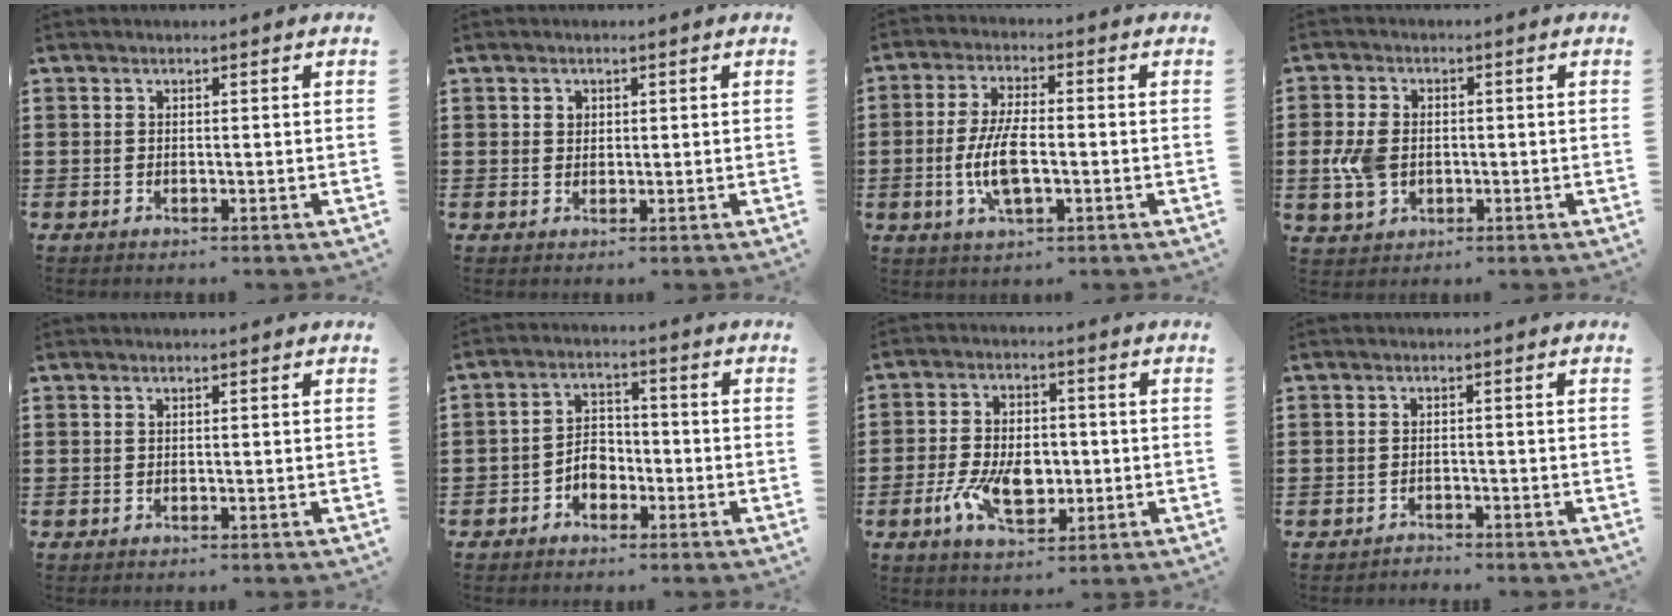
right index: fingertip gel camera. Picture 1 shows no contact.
{"total": 1.2, "force": [0.5, 1.1, 0.3], "torque": [-0.009, 0.004, 0.009]}
{"total": 7.7, "force": [-1.5, 2.6, 7.1], "torque": [-0.156, -0.008, -0.031]}
{"total": 5.7, "force": [-0.8, 4.0, 4.0], "torque": [-0.113, -0.001, -0.022]}
{"total": 0.0}
{"total": 3.5, "force": [-1.8, 2.5, 1.8], "torque": [-0.039, 0.005, -0.036]}
{"total": 8.9, "force": [-1.9, 5.2, 6.9], "torque": [-0.137, 0.004, -0.035]}
{"total": 1.2, "force": [-1.2, 0.2, -0.2], "torque": [0.000, 0.002, -0.026]}